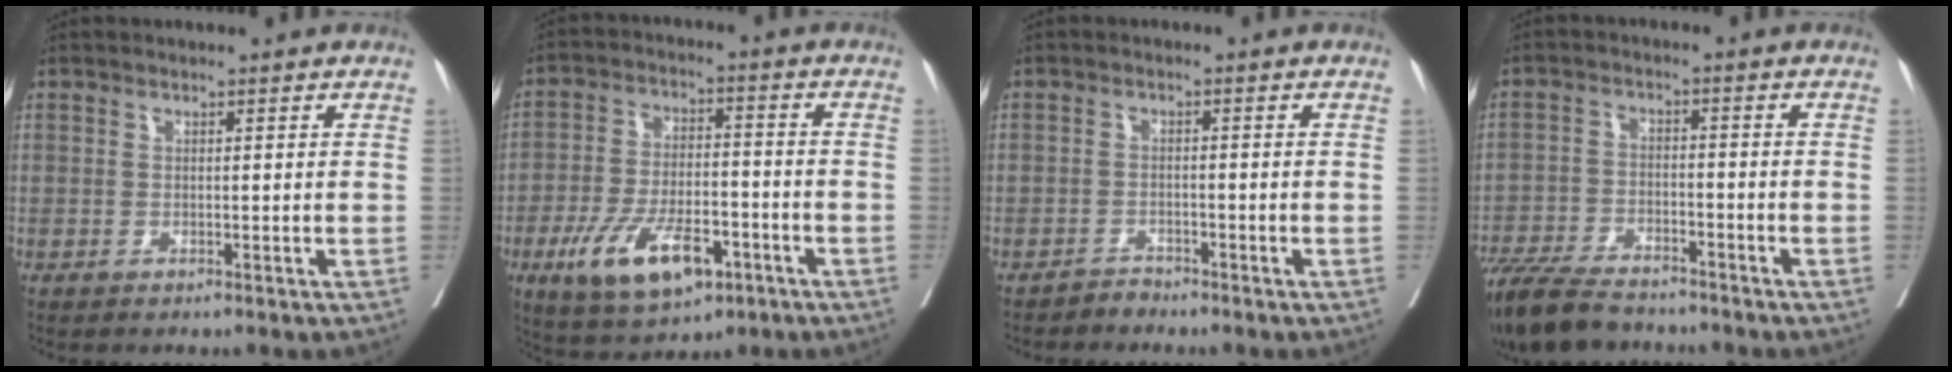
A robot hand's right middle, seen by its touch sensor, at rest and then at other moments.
{"total": 12.9, "force": [-6.3, 5.4, 9.8], "torque": [-0.180, -0.004, -0.101]}
{"total": 1.4, "force": [-1.3, 0.2, -0.4], "torque": [0.009, -0.003, -0.024]}
{"total": 11.3, "force": [-9.8, 2.7, 5.0], "torque": [-0.089, -0.023, -0.165]}